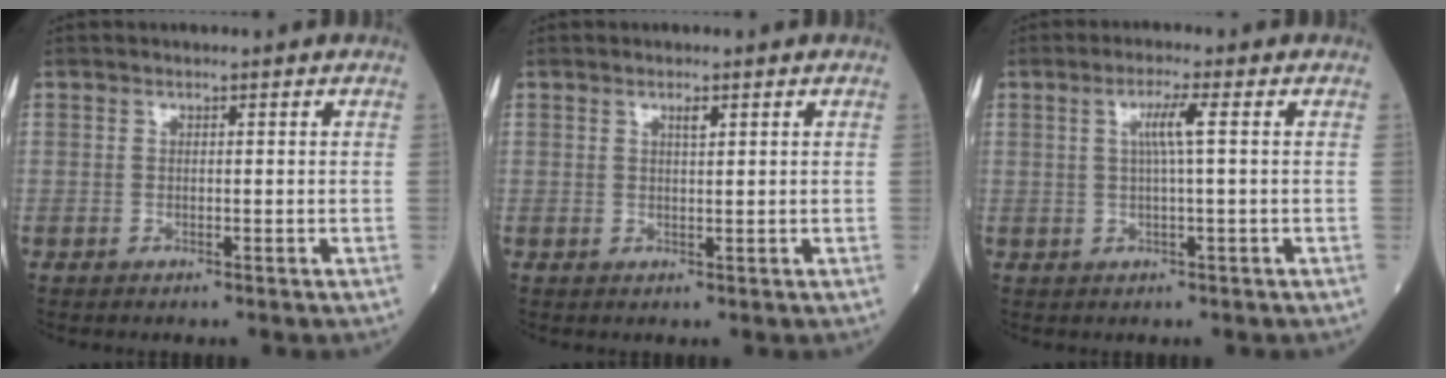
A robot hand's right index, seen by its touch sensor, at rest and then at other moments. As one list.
[{"total": 1.2, "force": [0.7, 0.2, 1.0], "torque": [-0.019, -0.002, 0.011]}, {"total": 3.5, "force": [0.7, -0.5, 3.4], "torque": [-0.065, 0.003, 0.011]}]